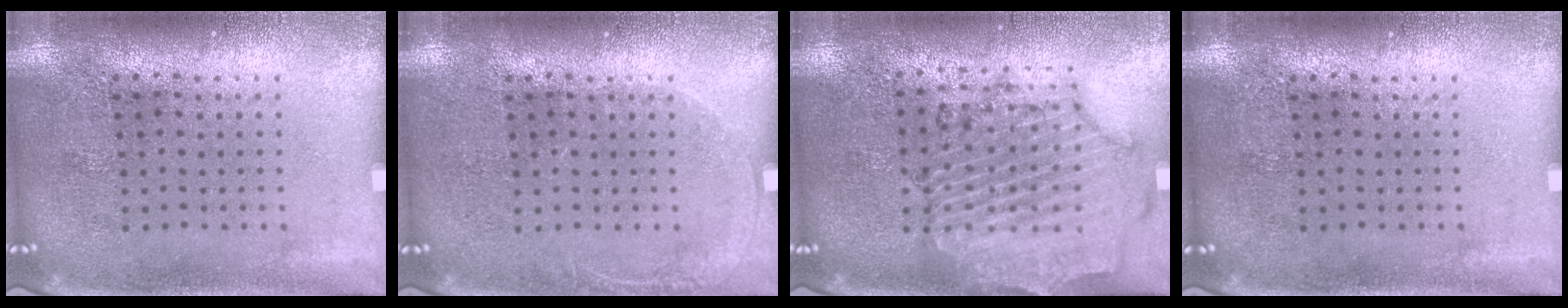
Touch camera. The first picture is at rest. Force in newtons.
{"total": 0.9, "press": 0.8, "slide": 0.2}
{"total": 1.7, "press": 1.7, "slide": 0.3}
{"total": 0.0}